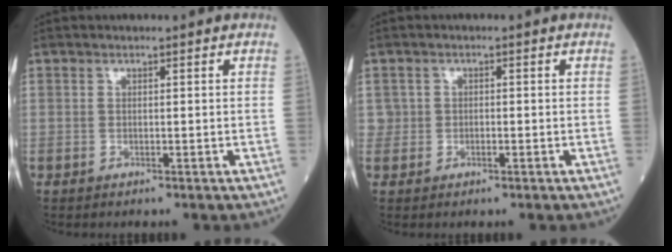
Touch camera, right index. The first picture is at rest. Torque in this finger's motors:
{"motor_torque": [-0.23, -0.14, -0.06, -0.02]}